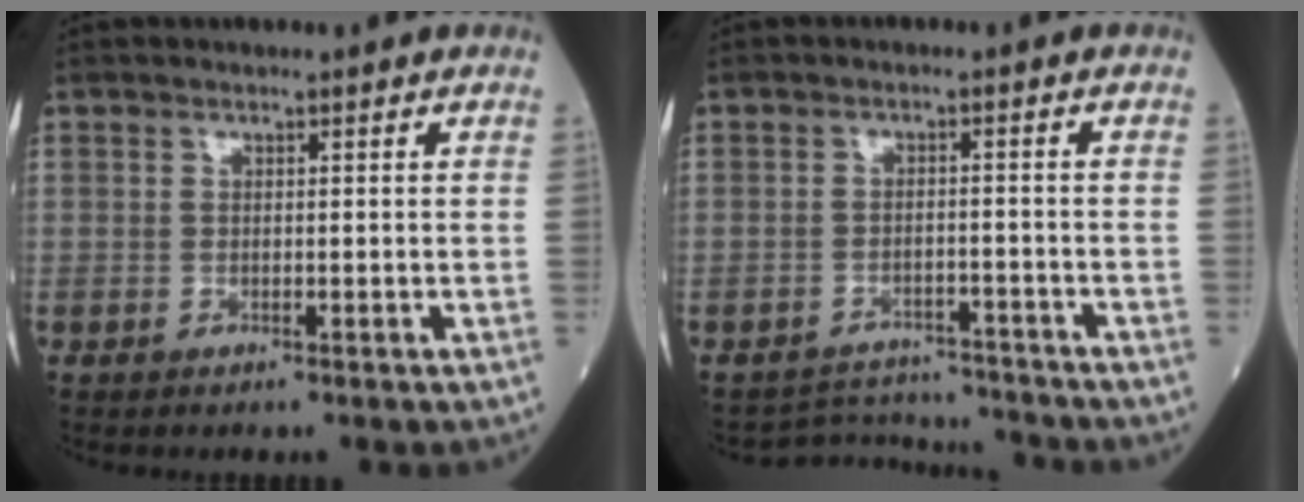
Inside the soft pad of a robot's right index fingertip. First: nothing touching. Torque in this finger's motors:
{"motor_torque": [-0.24, -0.09, -0.19, -0.02]}